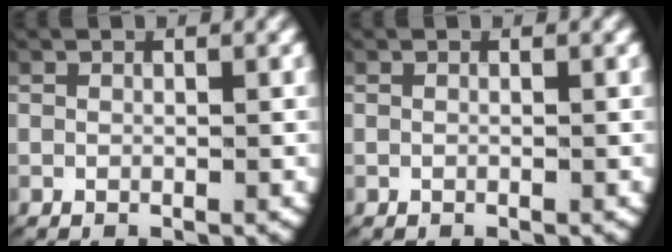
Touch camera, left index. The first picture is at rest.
{"total": 0.0}